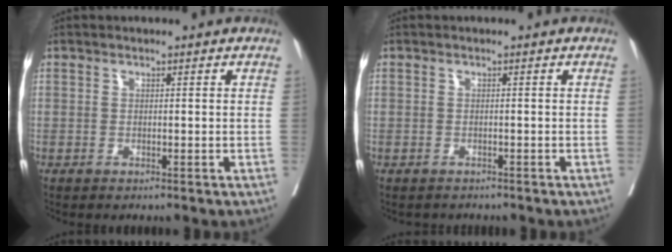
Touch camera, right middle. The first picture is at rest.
{"total": 1.9, "force": [-1.7, 0.8, 0.1], "torque": [-0.009, -0.001, -0.026]}